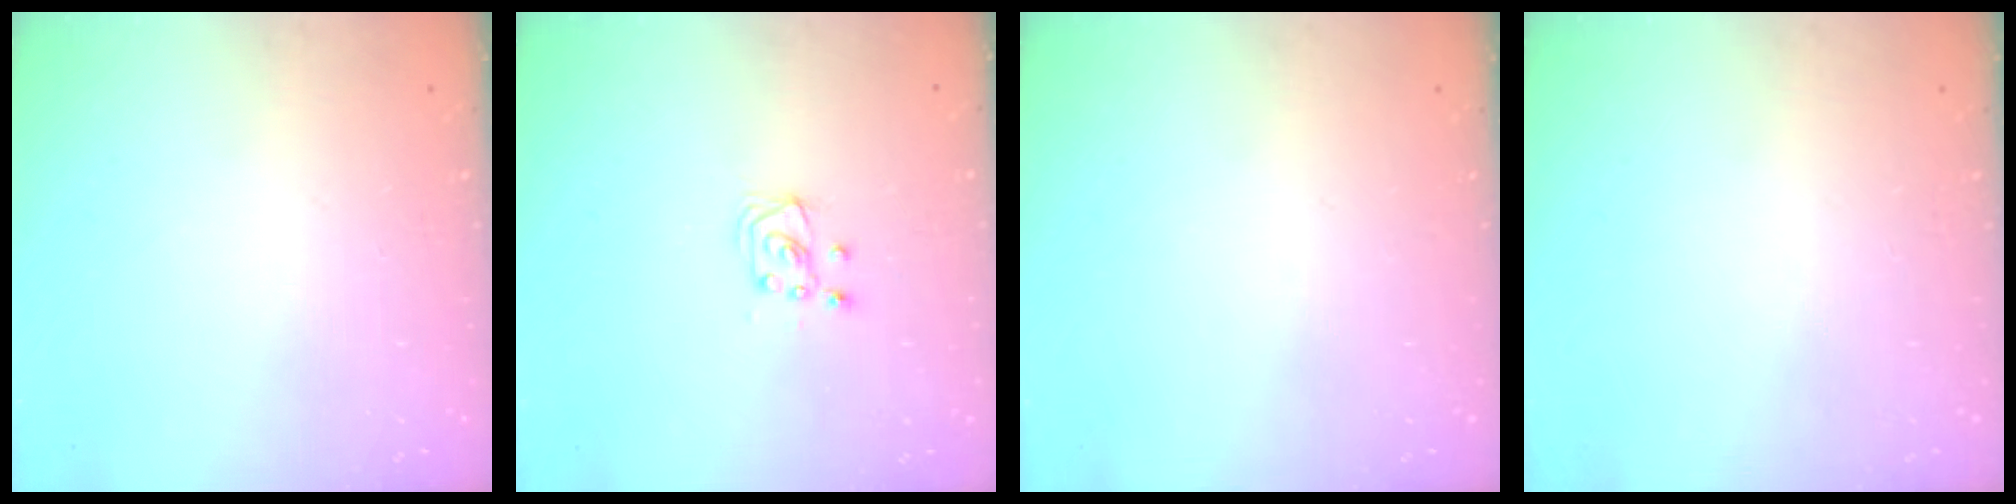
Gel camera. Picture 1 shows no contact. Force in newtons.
{"total": 4.3, "press": 4.3, "slide": 0.3}
{"total": 0.0}
{"total": 0.0}